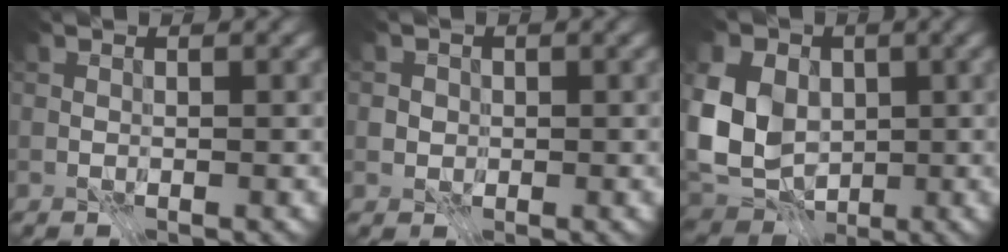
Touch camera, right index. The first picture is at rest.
{"total": 1.4, "force": [-0.2, 1.4, 0.3], "torque": [-0.002, -0.002, 0.003]}
{"total": 10.5, "force": [0.6, 8.3, 6.5], "torque": [-0.146, 0.003, 0.003]}